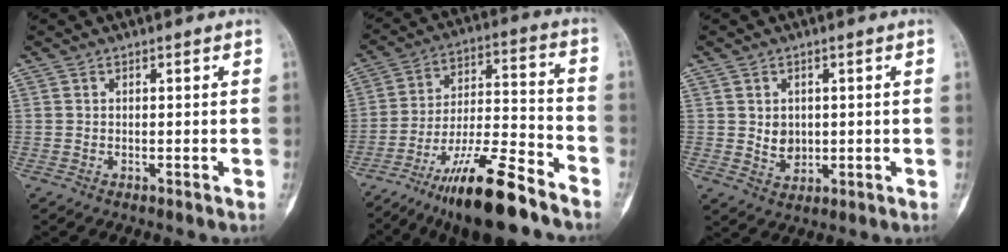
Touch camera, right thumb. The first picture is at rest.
{"total": 17.9, "force": [-12.9, 3.8, 11.8], "torque": [-0.216, 0.076, -0.220]}
{"total": 3.9, "force": [0.4, 3.2, 2.2], "torque": [-0.020, -0.006, 0.017]}